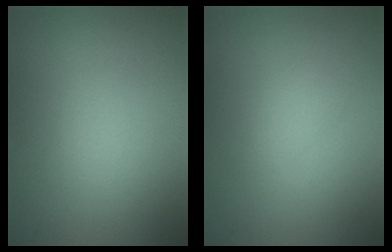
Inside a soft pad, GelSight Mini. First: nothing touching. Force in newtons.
{"total": 1.2, "press": 1.2, "slide": 0.1}